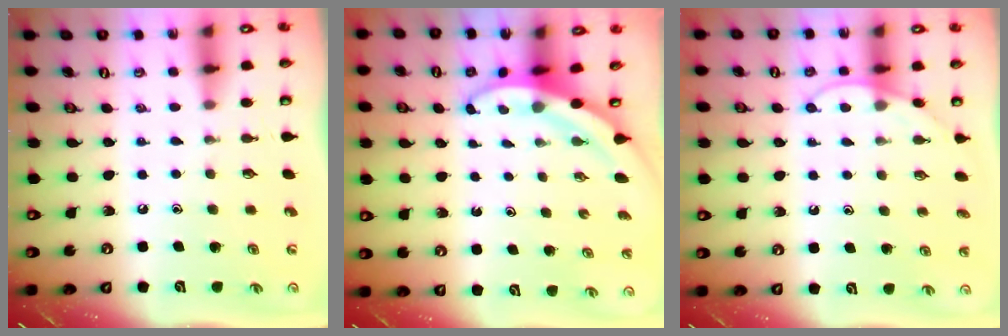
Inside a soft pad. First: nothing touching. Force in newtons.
{"total": 3.6, "press": 3.6, "slide": 0.1}
{"total": 6.2, "press": 6.1, "slide": 0.5}